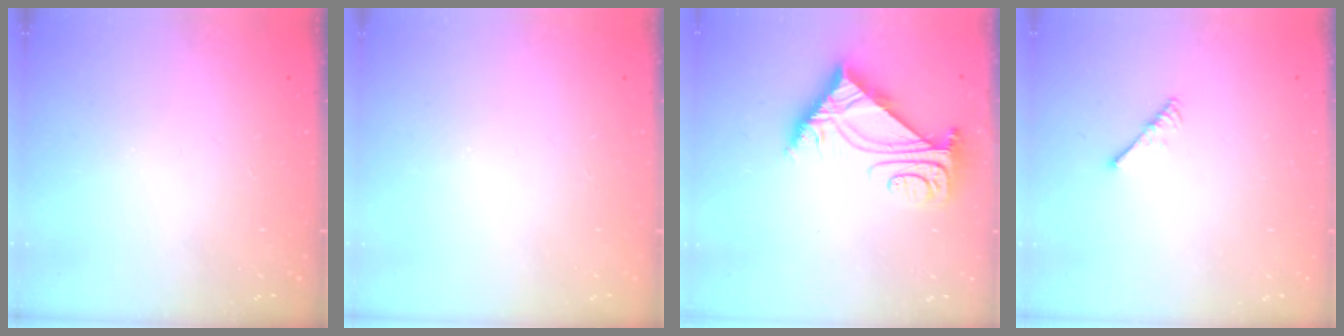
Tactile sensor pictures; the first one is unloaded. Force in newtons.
{"total": 0.0}
{"total": 8.0, "press": 7.9, "slide": 1.2}
{"total": 2.7, "press": 2.6, "slide": 0.5}